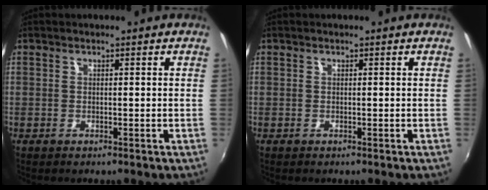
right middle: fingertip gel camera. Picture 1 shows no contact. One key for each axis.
{"total": 0.0}